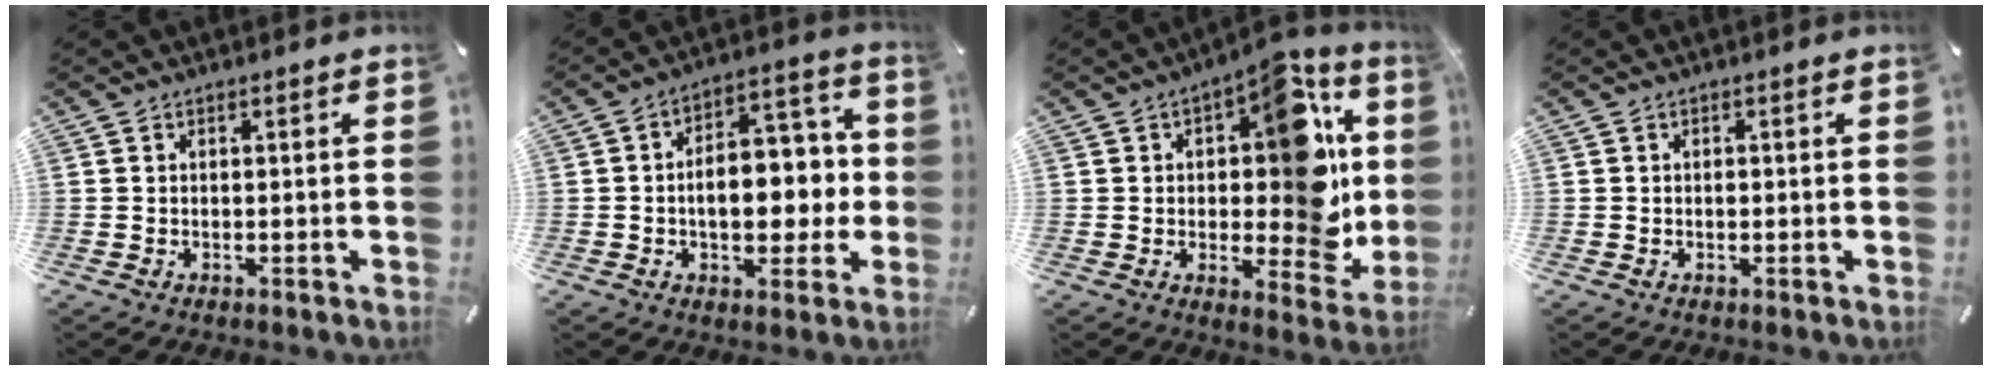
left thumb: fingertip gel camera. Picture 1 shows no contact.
{"total": 12.3, "force": [-1.1, 8.4, 8.9], "torque": [-0.111, 0.010, -0.015]}
{"total": 20.2, "force": [4.3, 10.8, 16.5], "torque": [-0.193, -0.036, 0.068]}
{"total": 0.6, "force": [-0.1, 0.4, 0.5], "torque": [-0.012, -0.001, -0.002]}